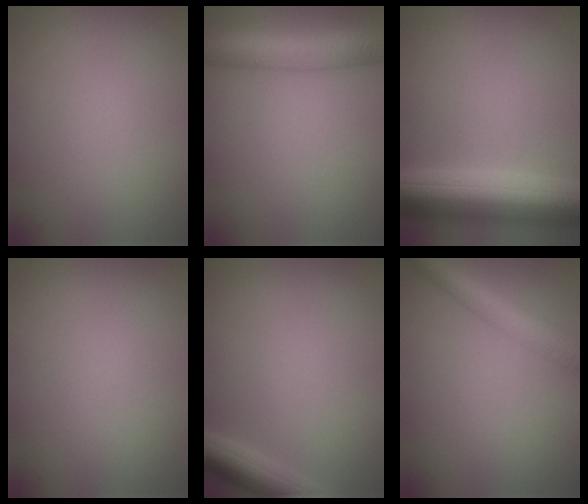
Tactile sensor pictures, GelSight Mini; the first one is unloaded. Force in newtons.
{"total": 5.9, "press": 5.9, "slide": 0.2}
{"total": 9.5, "press": 9.5, "slide": 0.1}
{"total": 0.0}
{"total": 3.5, "press": 3.5, "slide": 0.2}
{"total": 5.3, "press": 5.3, "slide": 0.1}